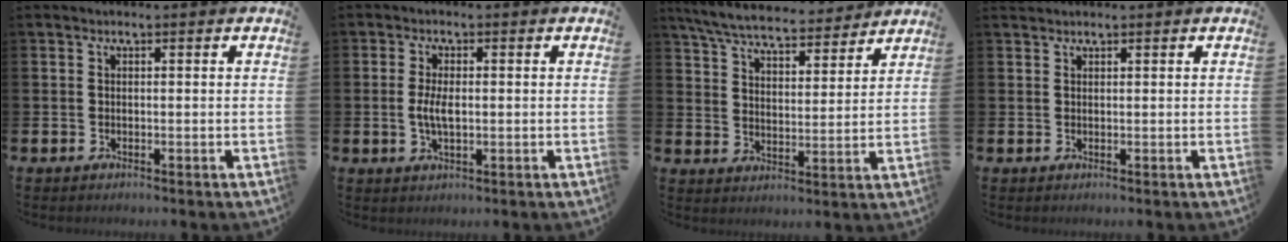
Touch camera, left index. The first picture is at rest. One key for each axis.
{"total": 3.6, "fx": -0.1, "fy": 1.5, "fz": 3.3, "tx": -0.064, "ty": -0.001, "tz": -0.007}
{"total": 7.2, "fx": 6.8, "fy": 1.3, "fz": 2.0, "tx": -0.068, "ty": -0.038, "tz": 0.120}
{"total": 0.9, "fx": 0.9, "fy": 0.1, "fz": -0.1, "tx": 0.015, "ty": -0.004, "tz": 0.013}